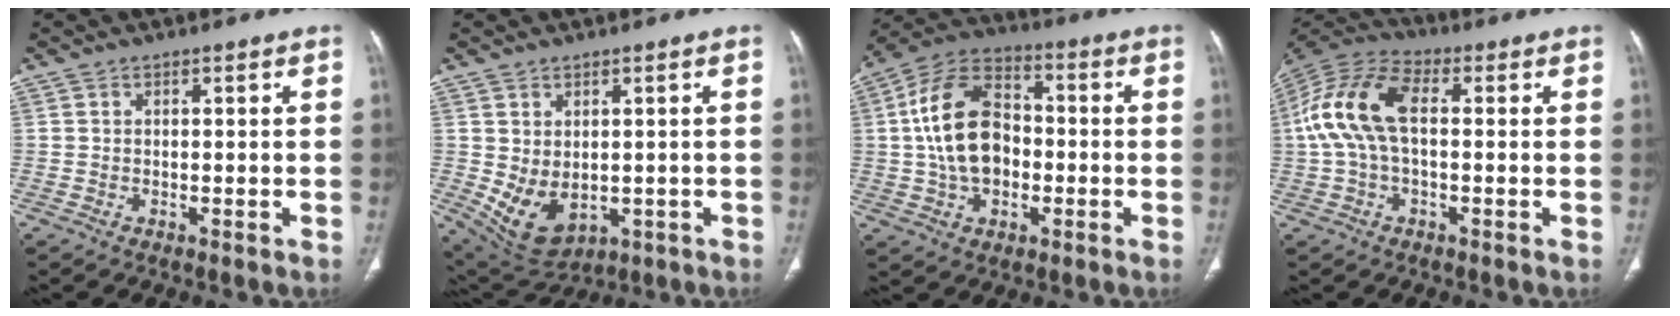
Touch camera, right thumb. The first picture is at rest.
{"total": 9.1, "force": [-1.0, 6.1, 6.7], "torque": [-0.104, -0.005, 0.013]}
{"total": 15.8, "force": [-0.5, 10.6, 11.7], "torque": [-0.201, 0.031, -0.014]}
{"total": 13.4, "force": [0.9, 7.3, 11.2], "torque": [-0.242, 0.037, 0.009]}